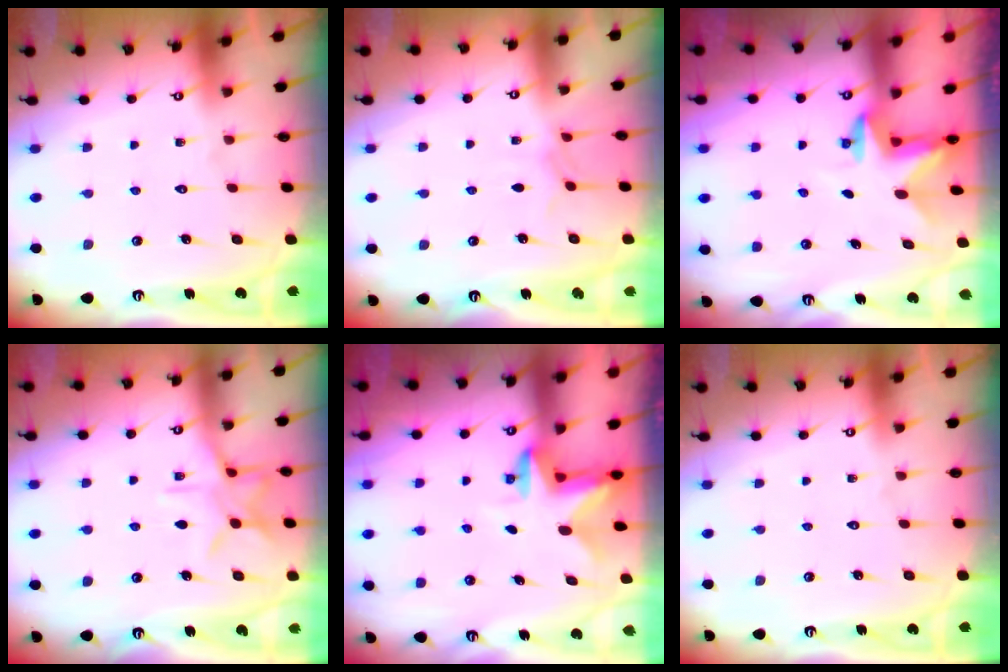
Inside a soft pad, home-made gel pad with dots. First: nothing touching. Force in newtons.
{"total": 3.1, "press": 3.1, "slide": 0.5}
{"total": 2.4, "press": 2.4, "slide": 0.4}
{"total": 9.0, "press": 9.0, "slide": 0.6}
{"total": 2.6, "press": 2.5, "slide": 0.5}
{"total": 0.0}